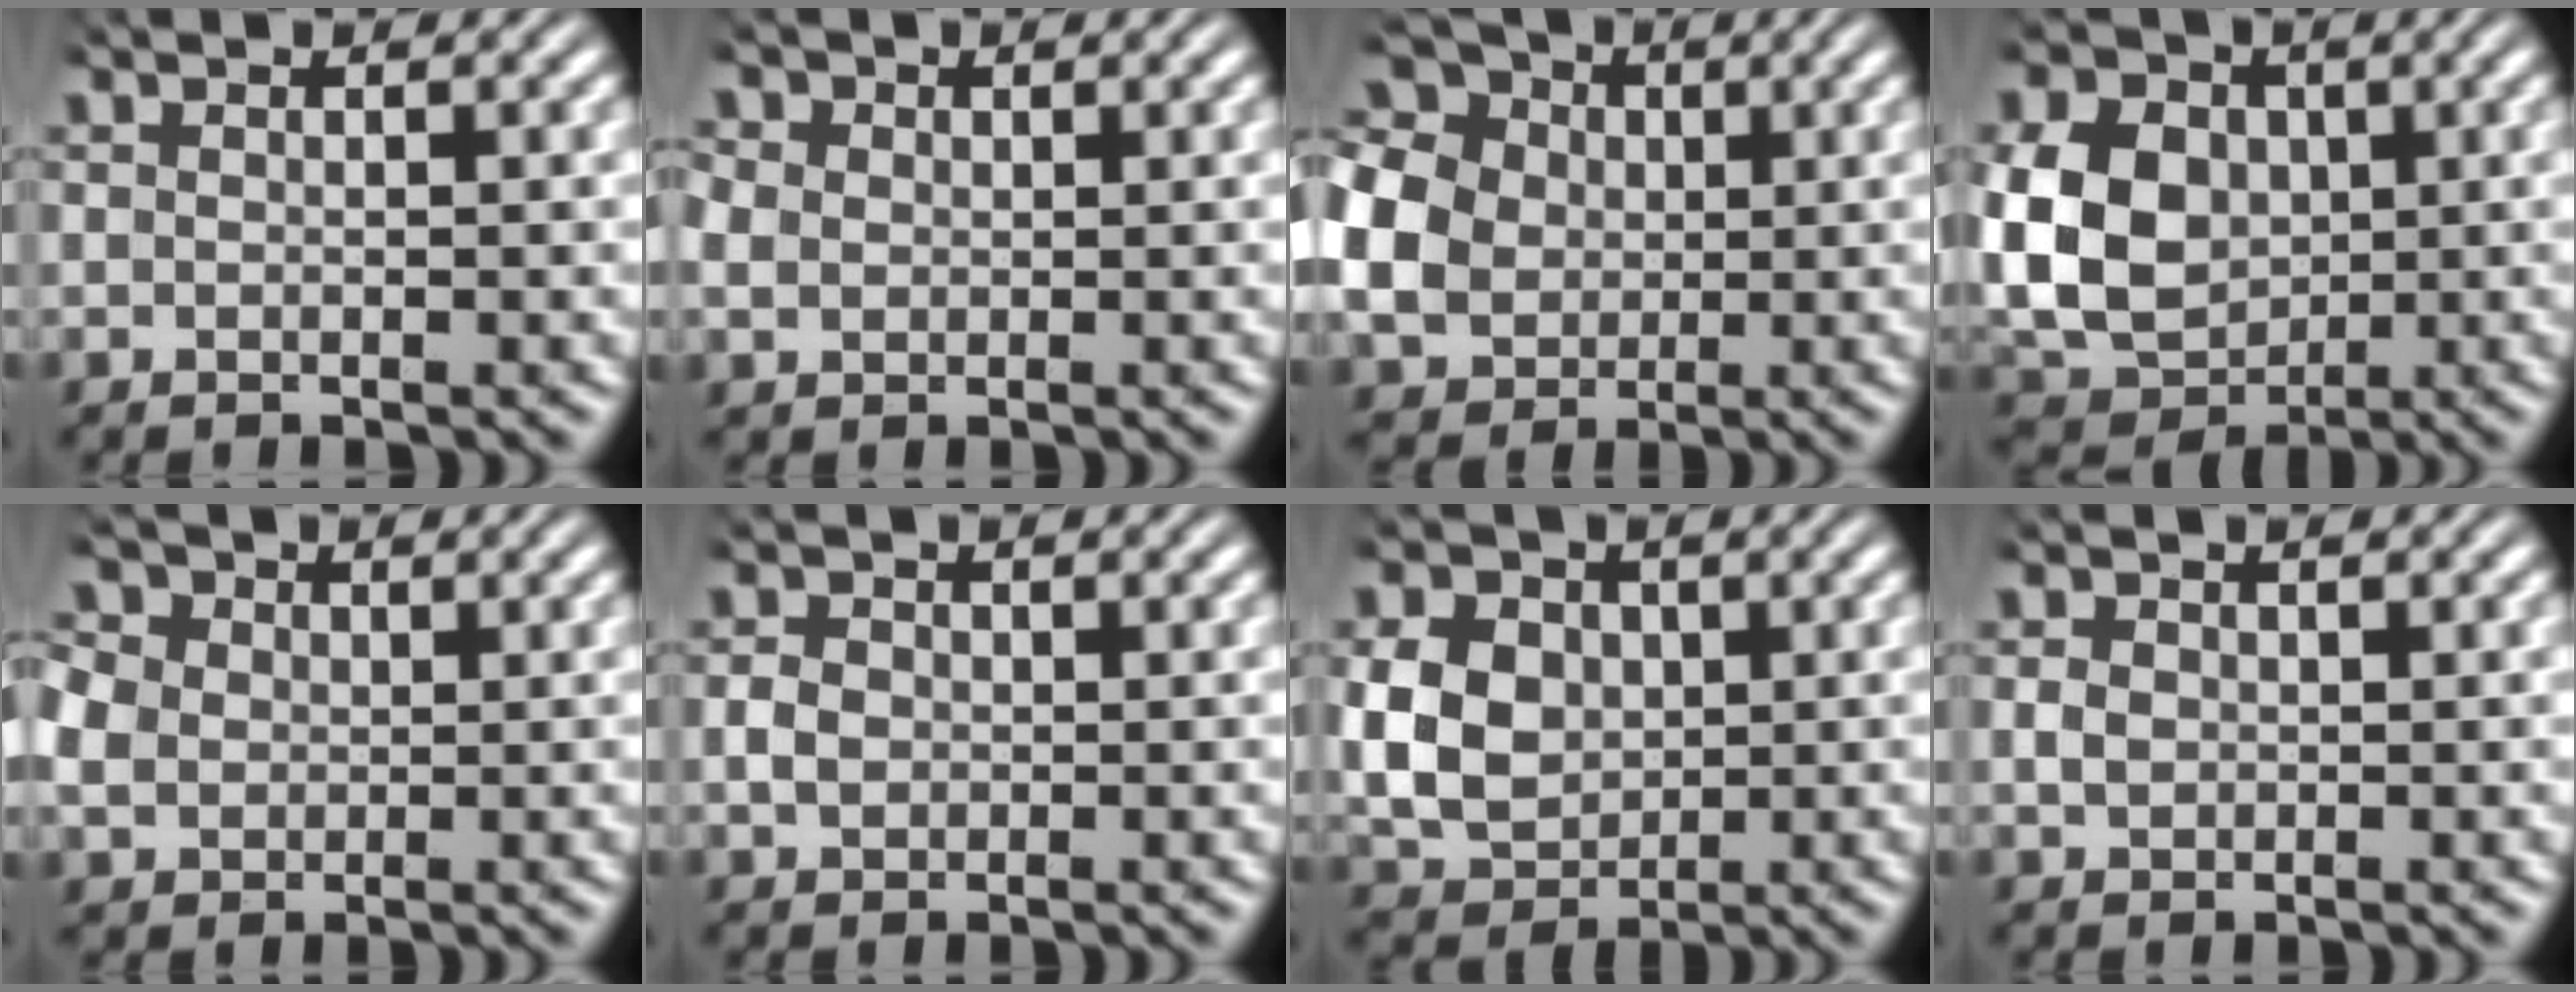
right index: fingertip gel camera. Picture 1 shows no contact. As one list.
[{"total": 3.3, "force": [0.5, 3.1, 1.1], "torque": [-0.036, -0.006, 0.010]}, {"total": 13.1, "force": [2.4, 11.1, 6.5], "torque": [-0.148, -0.013, 0.031]}, {"total": 10.1, "force": [-0.5, 8.5, 5.4], "torque": [-0.124, -0.041, 0.004]}, {"total": 5.4, "force": [0.9, 4.7, 2.5], "torque": [-0.066, -0.009, 0.018]}, {"total": 0.9, "force": [-0.3, 0.8, 0.4], "torque": [-0.012, -0.006, 0.000]}, {"total": 8.2, "force": [-0.4, 7.3, 3.8], "torque": [-0.092, -0.035, 0.005]}, {"total": 0.7, "force": [-0.1, 0.6, 0.3], "torque": [-0.009, -0.007, 0.006]}]